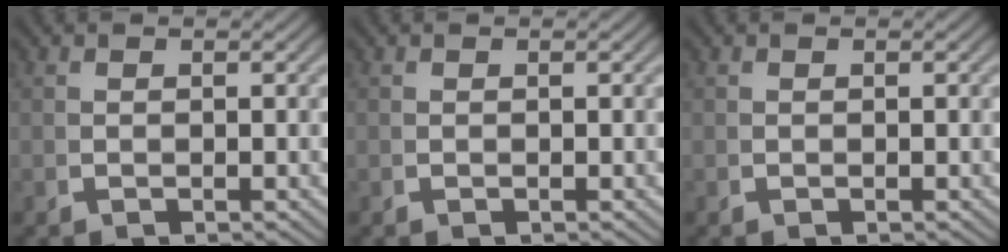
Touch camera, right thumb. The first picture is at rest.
{"total": 0.0}
{"total": 0.0}